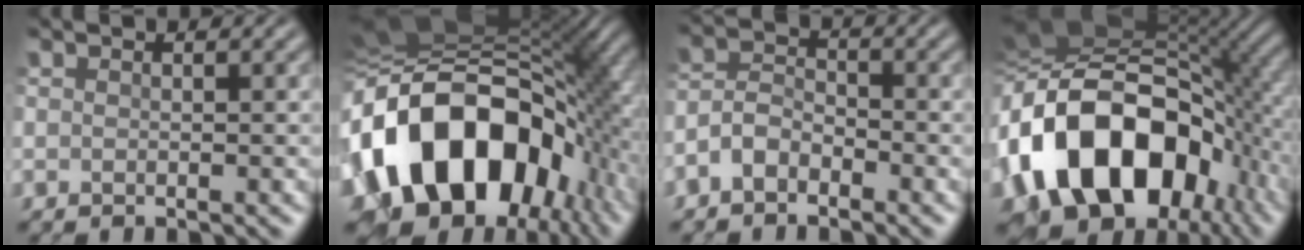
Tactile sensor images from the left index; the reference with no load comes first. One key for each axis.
{"total": 18.4, "fx": -5.2, "fy": 12.7, "fz": 12.4, "tx": -0.210, "ty": -0.009, "tz": -0.093}
{"total": 2.9, "fx": -1.9, "fy": 1.5, "fz": 1.5, "tx": -0.029, "ty": 0.009, "tz": -0.048}
{"total": 18.3, "fx": -3.7, "fy": 12.4, "fz": 12.9, "tx": -0.240, "ty": -0.007, "tz": -0.064}